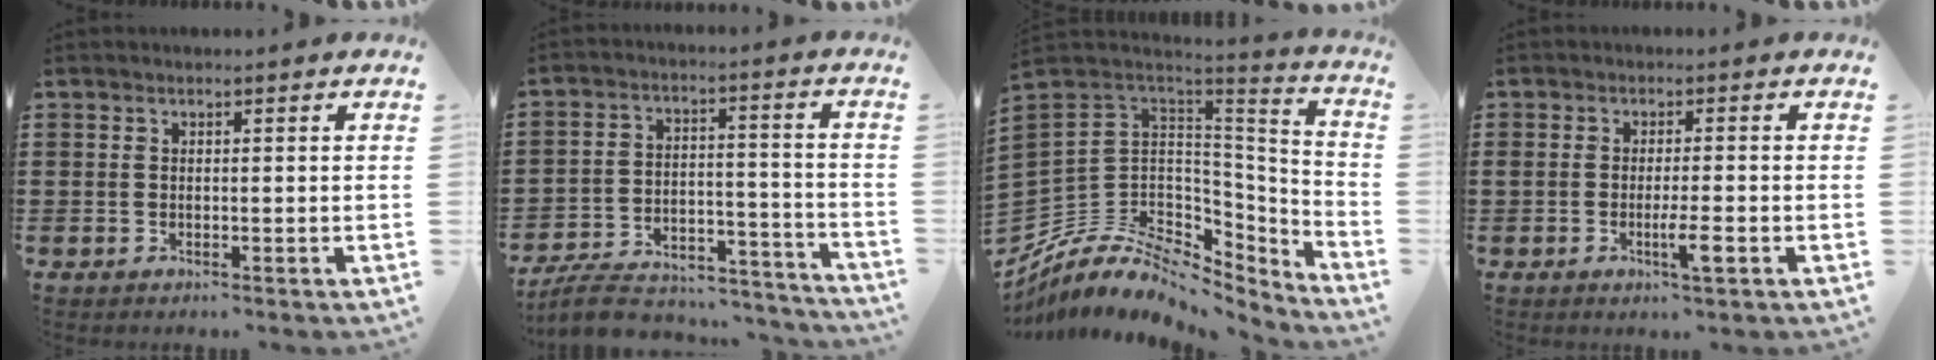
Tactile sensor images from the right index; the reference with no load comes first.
{"total": 7.5, "force": [-6.9, 1.9, 2.4], "torque": [-0.040, 0.017, -0.131]}
{"total": 9.1, "force": [-4.1, 6.6, 4.8], "torque": [-0.119, -0.011, -0.074]}
{"total": 3.4, "force": [-1.5, 0.1, 3.0], "torque": [-0.055, -0.008, -0.028]}